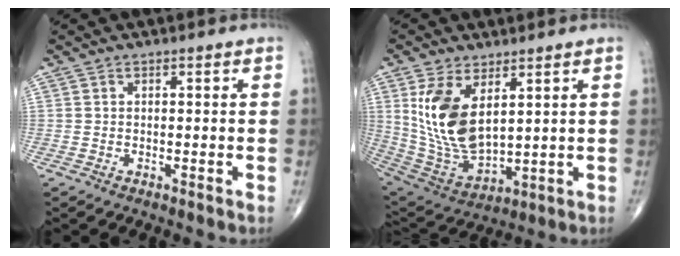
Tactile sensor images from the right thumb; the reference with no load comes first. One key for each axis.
{"total": 15.6, "fx": 4.8, "fy": 8.0, "fz": 12.5, "tx": -0.233, "ty": -0.026, "tz": 0.117}